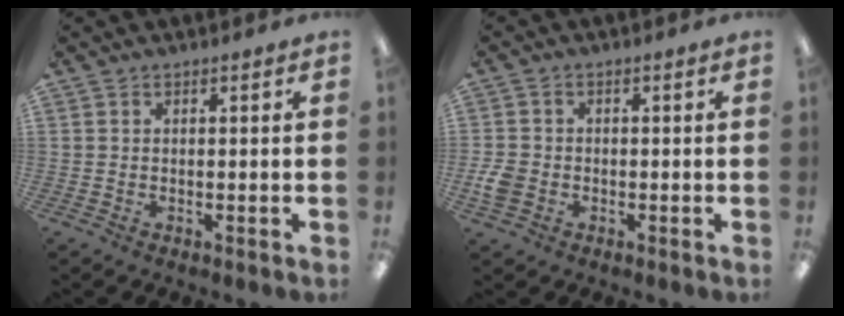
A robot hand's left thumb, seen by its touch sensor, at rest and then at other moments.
{"total": 4.4, "force": [-1.3, 3.4, 2.3], "torque": [-0.050, 0.006, -0.024]}